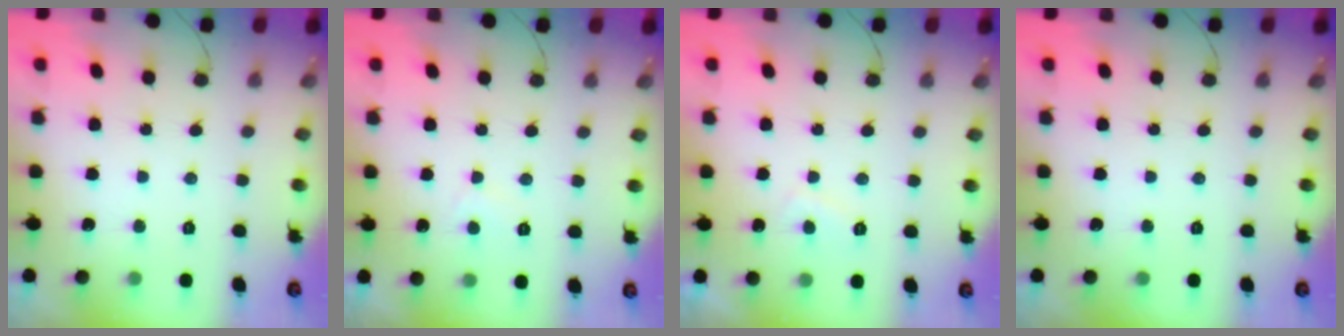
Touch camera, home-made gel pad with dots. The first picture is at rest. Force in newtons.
{"total": 3.5, "press": 3.4, "slide": 0.6}
{"total": 1.8, "press": 1.6, "slide": 0.8}
{"total": 0.0}